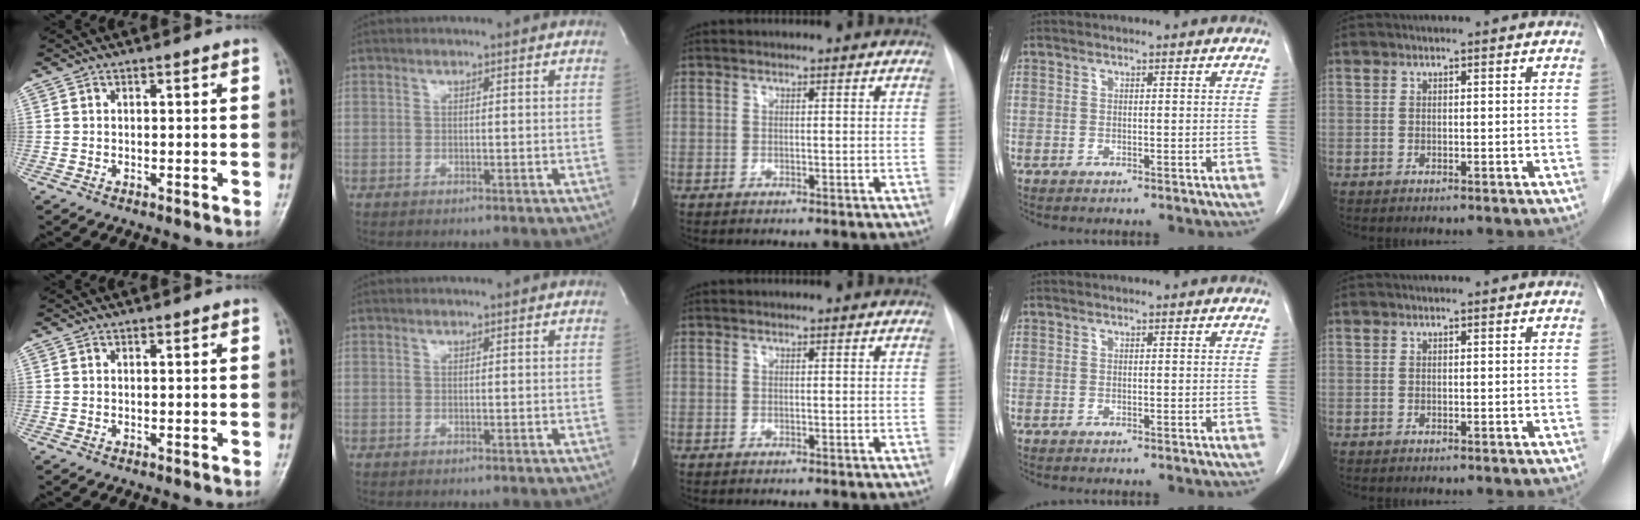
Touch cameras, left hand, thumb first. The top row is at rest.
{}